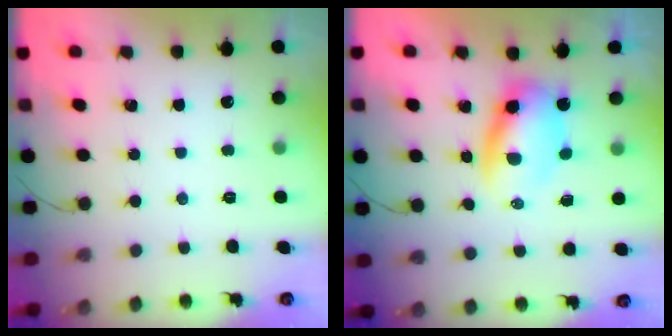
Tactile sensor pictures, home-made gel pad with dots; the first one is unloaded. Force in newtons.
{"total": 7.0, "press": 6.9, "slide": 1.4}